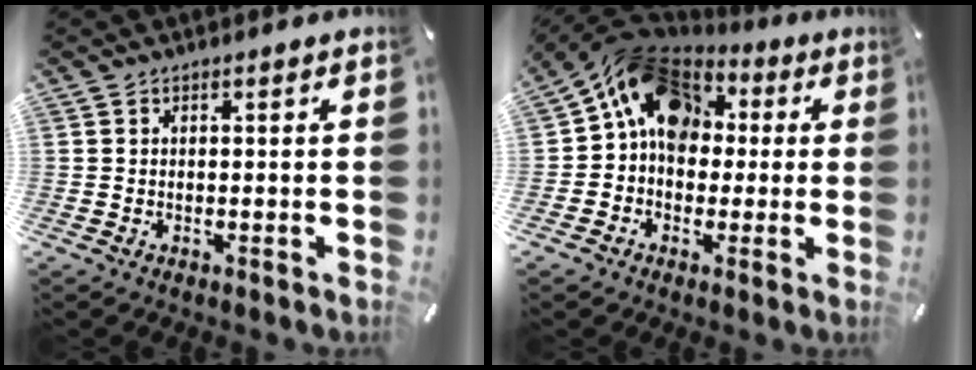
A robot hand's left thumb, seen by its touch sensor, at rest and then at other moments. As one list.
[{"total": 14.3, "force": [3.7, 11.5, 7.7], "torque": [-0.131, 0.003, 0.073]}]